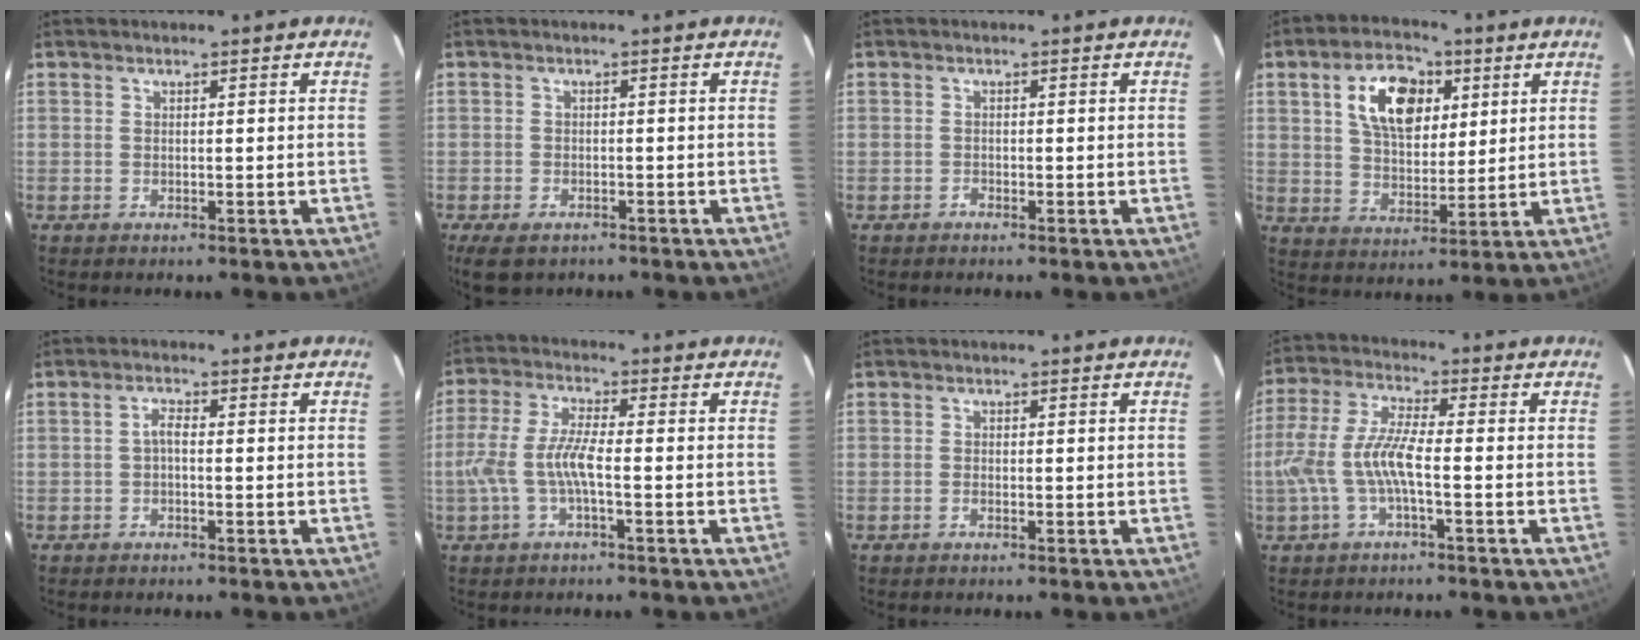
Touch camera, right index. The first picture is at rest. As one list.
[{"total": 5.7, "force": [-3.9, 3.0, 2.8], "torque": [-0.069, -0.015, -0.064]}, {"total": 0.7, "force": [-0.7, 0.3, -0.1], "torque": [0.002, 0.003, -0.013]}, {"total": 12.1, "force": [4.4, 7.2, 8.6], "torque": [-0.149, 0.022, 0.080]}, {"total": 1.5, "force": [-0.5, 0.5, 1.4], "torque": [-0.028, 0.007, -0.011]}, {"total": 7.2, "force": [-2.0, 1.1, 6.8], "torque": [-0.152, 0.003, -0.036]}, {"total": 0.6, "force": [-0.5, 0.2, 0.4], "torque": [-0.007, 0.000, -0.010]}, {"total": 9.0, "force": [-2.5, 1.5, 8.5], "torque": [-0.191, 0.002, -0.044]}]